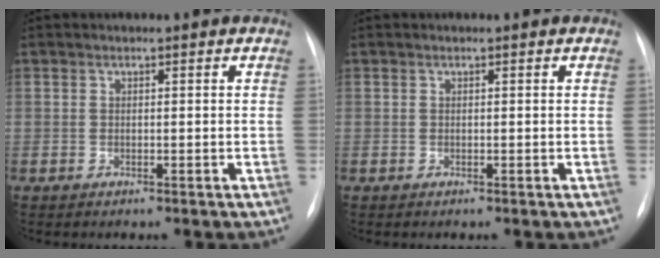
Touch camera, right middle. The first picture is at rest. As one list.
[{"total": 0.0}]